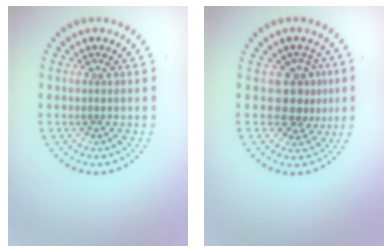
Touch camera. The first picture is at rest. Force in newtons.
{"total": 3.3, "press": 2.8, "slide": 1.7}